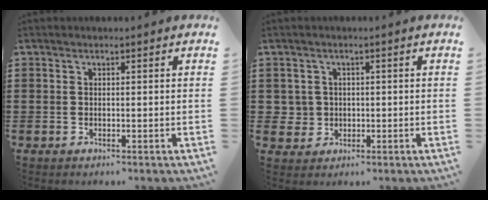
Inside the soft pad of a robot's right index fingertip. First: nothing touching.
{"total": 2.4, "force": [-0.1, 2.4, 0.3], "torque": [-0.018, 0.006, -0.005]}